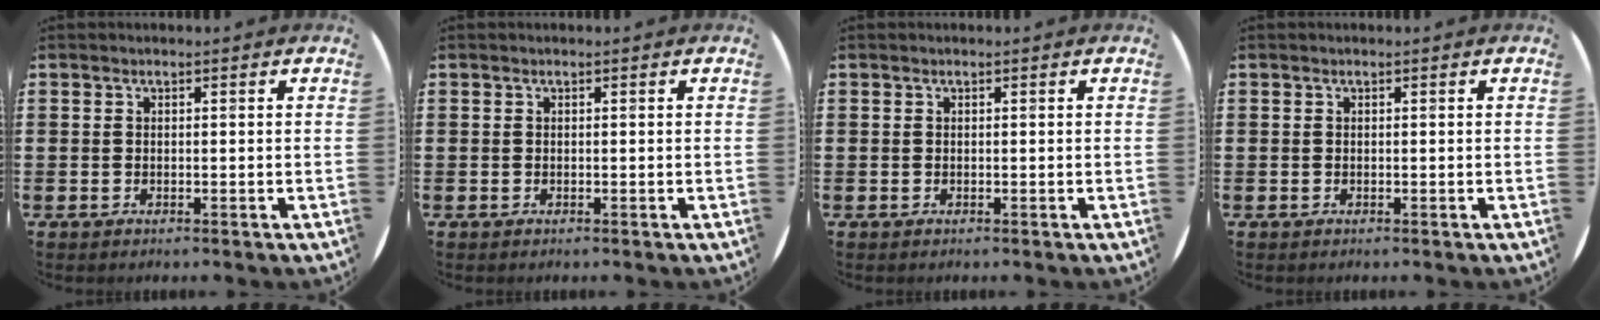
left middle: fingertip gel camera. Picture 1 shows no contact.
{"total": 0.0}
{"total": 0.0}
{"total": 0.0}